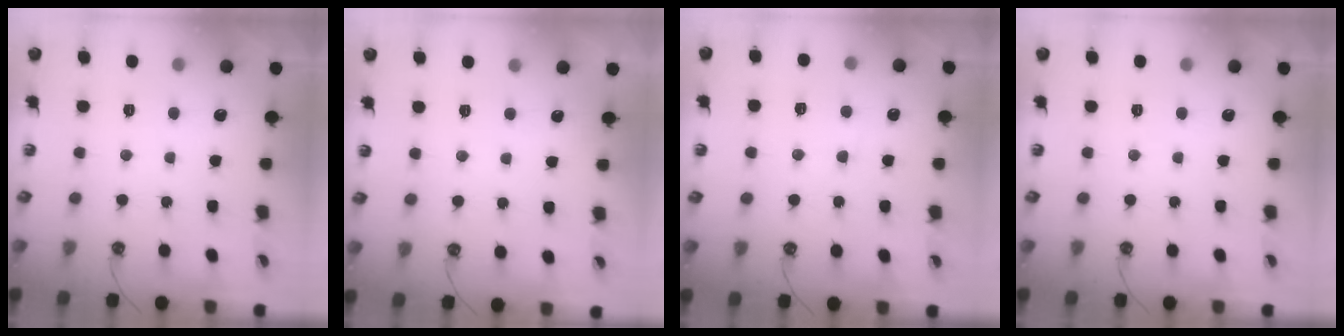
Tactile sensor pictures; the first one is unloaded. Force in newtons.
{"total": 9.0, "press": 9.0, "slide": 0.3}
{"total": 1.4, "press": 1.2, "slide": 0.7}
{"total": 0.0}